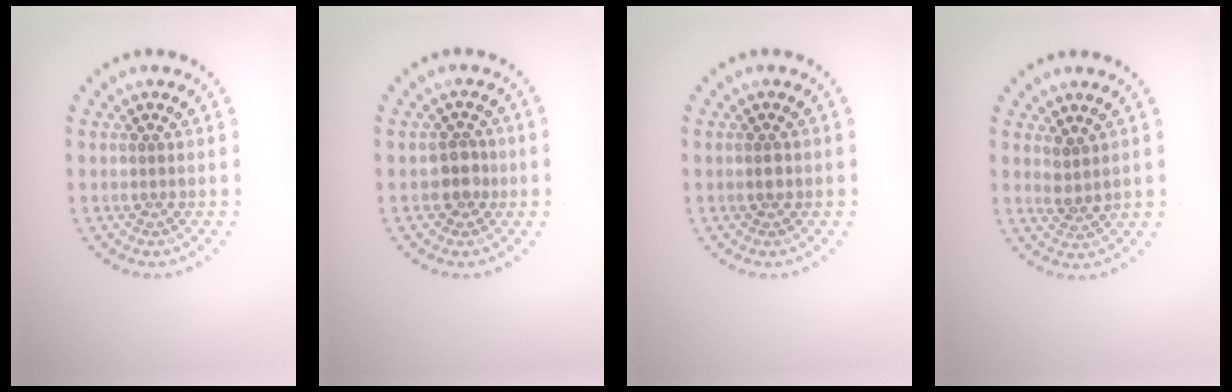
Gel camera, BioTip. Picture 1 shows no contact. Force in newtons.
{"total": 1.9, "press": 1.7, "slide": 0.8}
{"total": 1.0, "press": 1.0, "slide": 0.1}
{"total": 1.5, "press": 1.2, "slide": 0.8}